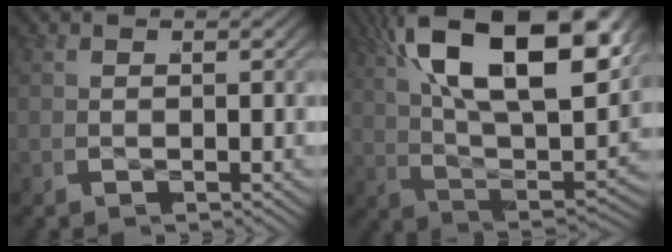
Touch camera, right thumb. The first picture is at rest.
{"total": 14.6, "force": [4.5, 6.7, 12.2], "torque": [-0.232, -0.007, 0.071]}